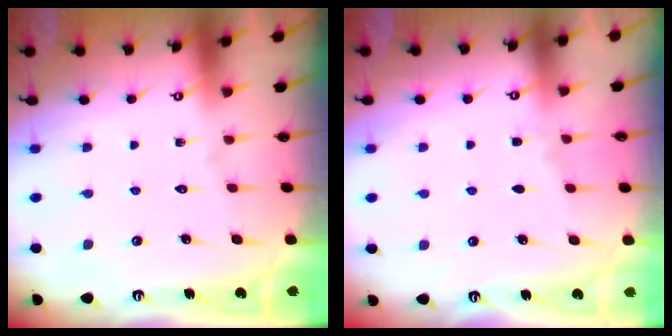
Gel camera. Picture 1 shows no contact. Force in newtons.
{"total": 2.8, "press": 2.8, "slide": 0.4}